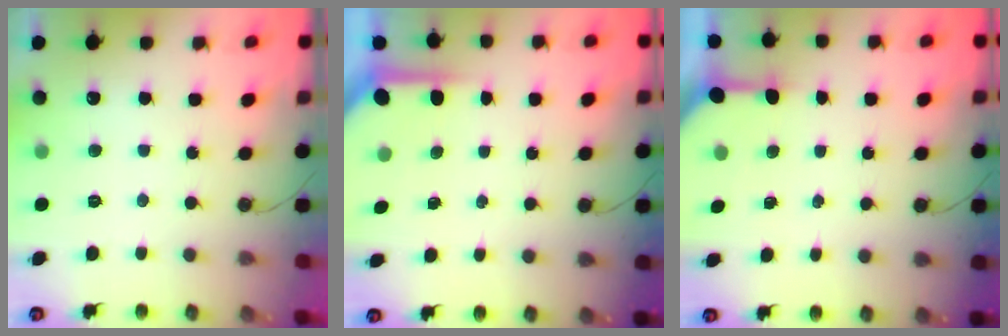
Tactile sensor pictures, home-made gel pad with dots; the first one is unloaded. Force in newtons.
{"total": 3.8, "press": 3.8, "slide": 0.3}
{"total": 3.2, "press": 3.2, "slide": 0.3}